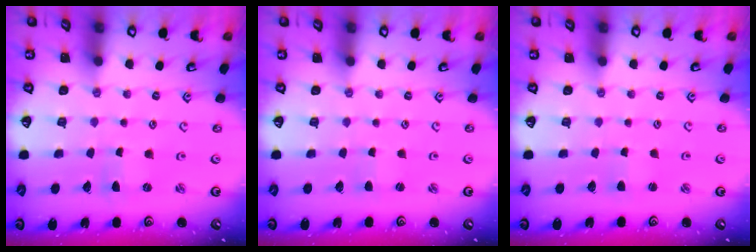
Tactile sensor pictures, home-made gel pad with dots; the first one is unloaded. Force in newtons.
{"total": 1.7, "press": 1.7, "slide": 0.2}
{"total": 2.2, "press": 2.2, "slide": 0.3}